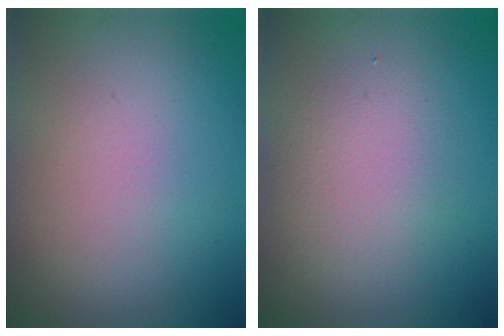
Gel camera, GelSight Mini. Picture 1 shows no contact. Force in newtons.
{"total": 2.8, "press": 2.8, "slide": 0.2}